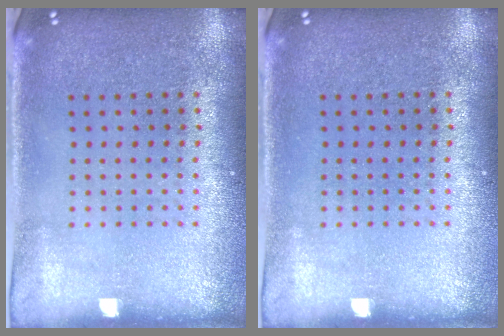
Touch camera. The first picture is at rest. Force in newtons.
{"total": 0.0}